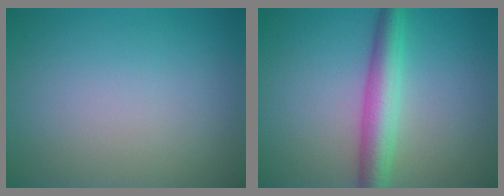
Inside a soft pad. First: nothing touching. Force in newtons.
{"total": 4.6, "press": 4.6, "slide": 0.1}